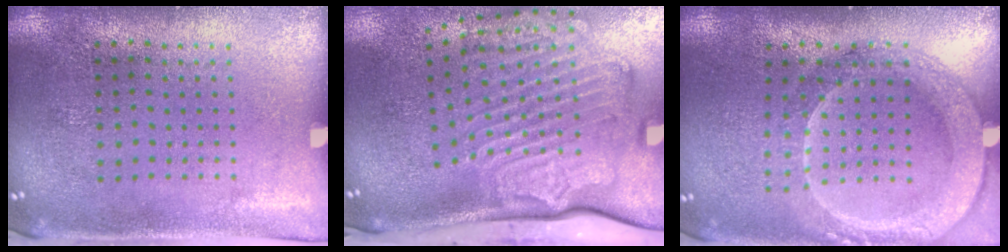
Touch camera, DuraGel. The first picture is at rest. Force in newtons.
{"total": 3.6, "press": 2.4, "slide": 2.6}
{"total": 2.1, "press": 1.9, "slide": 0.9}